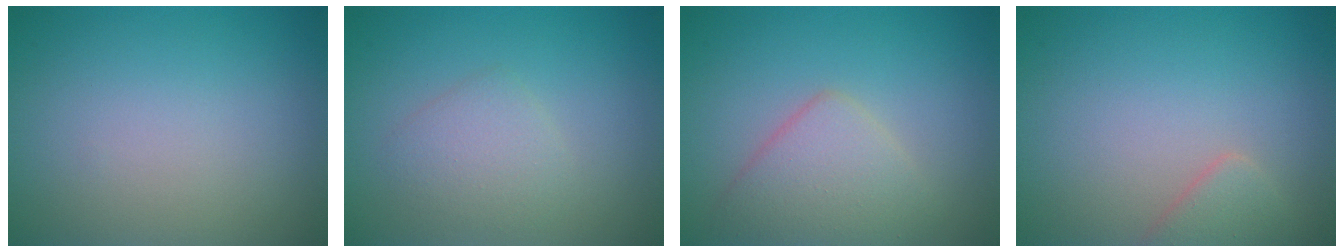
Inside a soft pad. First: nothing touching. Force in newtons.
{"total": 2.2, "press": 2.2, "slide": 0.1}
{"total": 3.8, "press": 3.8, "slide": 0.1}
{"total": 1.9, "press": 1.9, "slide": 0.2}